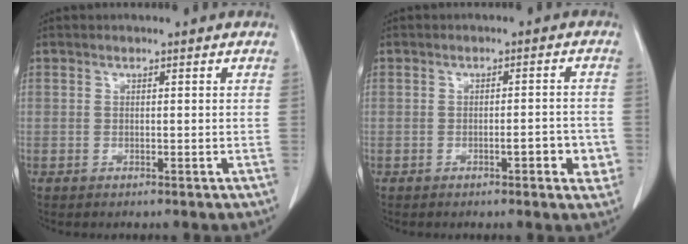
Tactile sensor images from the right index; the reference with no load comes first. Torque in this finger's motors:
{"motor_torque": [0.07, 0.03, 0.07, 0.02]}